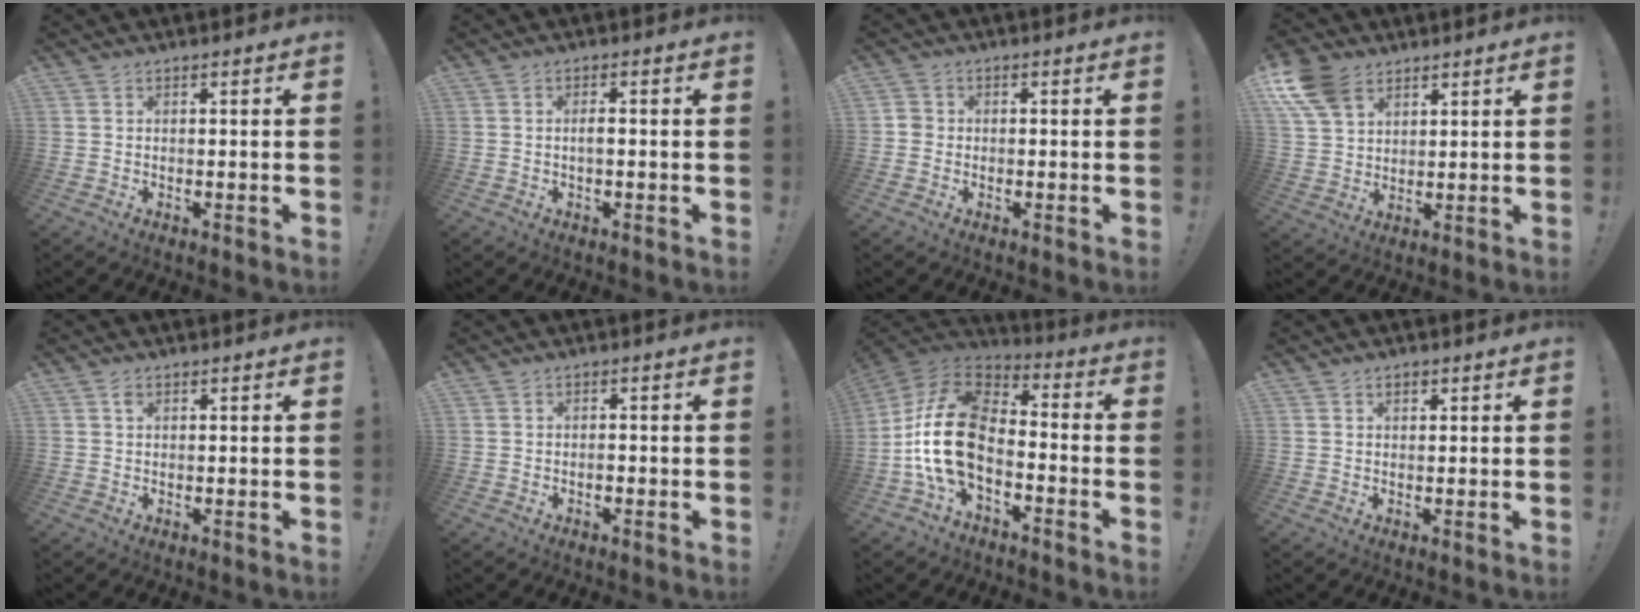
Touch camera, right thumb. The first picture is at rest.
{"total": 2.1, "force": [-0.6, 0.4, 2.0], "torque": [-0.042, 0.005, -0.011]}
{"total": 2.2, "force": [-0.7, 1.9, 0.6], "torque": [-0.009, 0.010, -0.012]}
{"total": 11.6, "force": [6.5, 7.6, 5.9], "torque": [-0.116, -0.020, 0.130]}
{"total": 1.0, "force": [0.5, 0.7, 0.4], "torque": [-0.002, -0.002, 0.007]}
{"total": 1.1, "force": [-0.9, 0.3, 0.5], "torque": [-0.014, 0.003, -0.015]}
{"total": 19.3, "force": [-3.9, 11.7, 14.9], "torque": [-0.293, 0.027, -0.059]}
{"total": 1.2, "force": [0.6, 0.8, 0.7], "torque": [-0.015, 0.003, 0.011]}